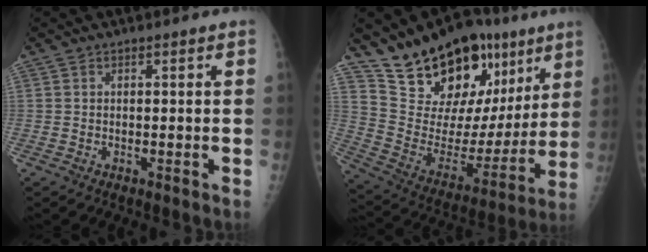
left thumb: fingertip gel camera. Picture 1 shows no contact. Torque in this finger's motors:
{"motor_torque": [1.73, 1.71, 1.14, -1.63, 0.06]}